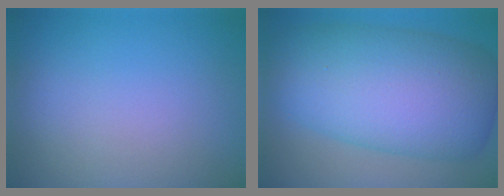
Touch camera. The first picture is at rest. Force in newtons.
{"total": 12.9, "press": 12.9, "slide": 0.1}